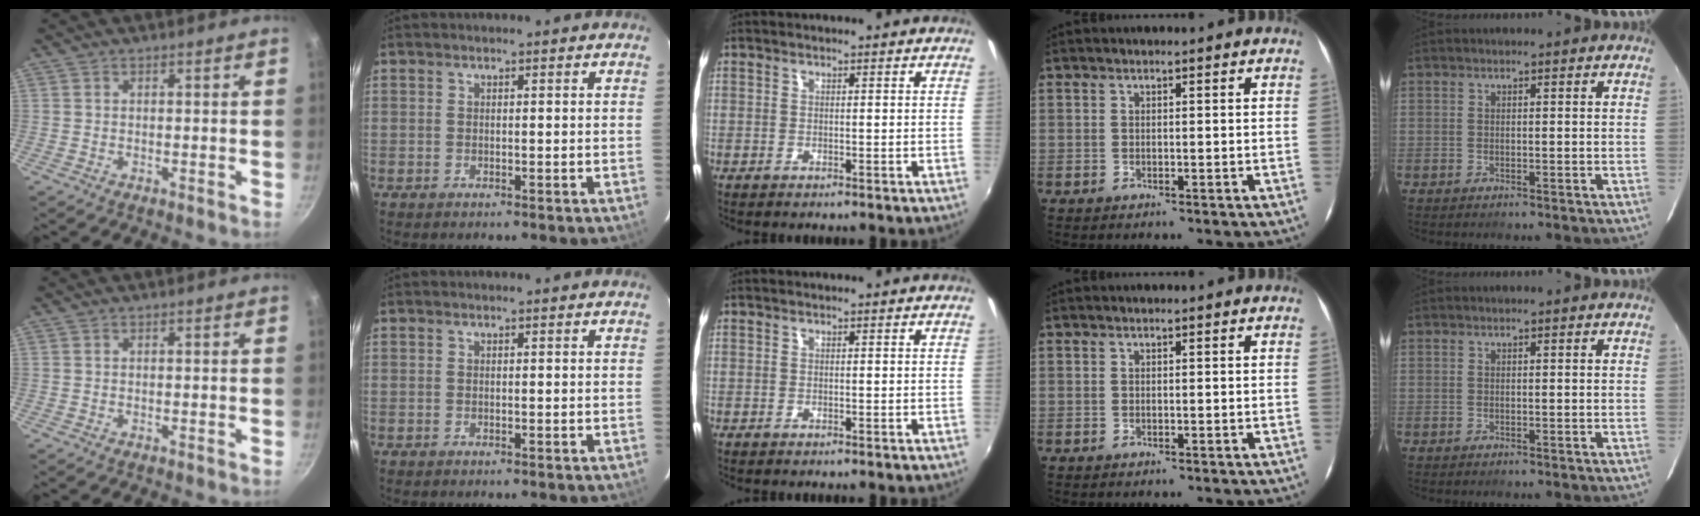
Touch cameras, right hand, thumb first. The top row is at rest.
{}